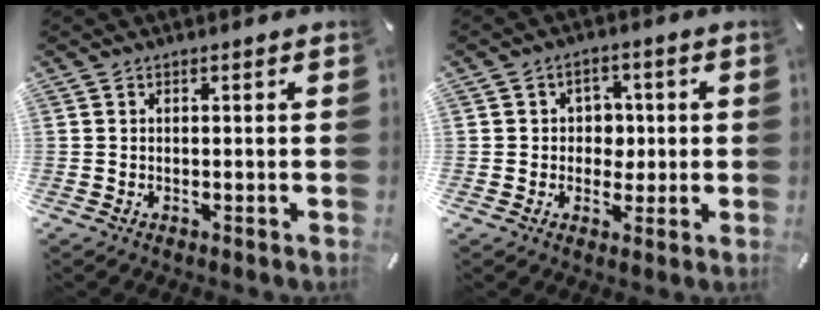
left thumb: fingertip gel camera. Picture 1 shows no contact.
{"total": 5.1, "force": [0.2, 4.8, 1.7], "torque": [-0.020, 0.004, -0.002]}